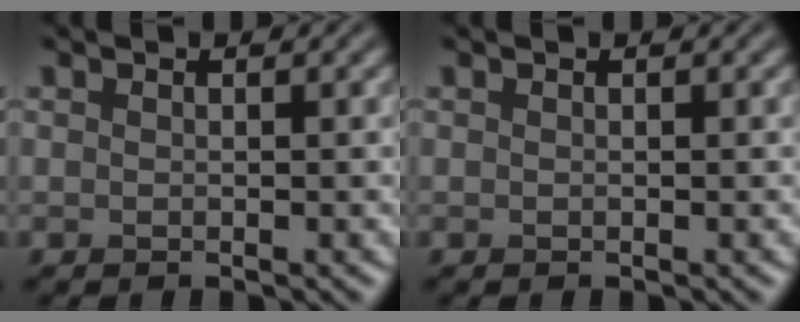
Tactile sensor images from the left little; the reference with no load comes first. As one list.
[{"total": 0.0}]